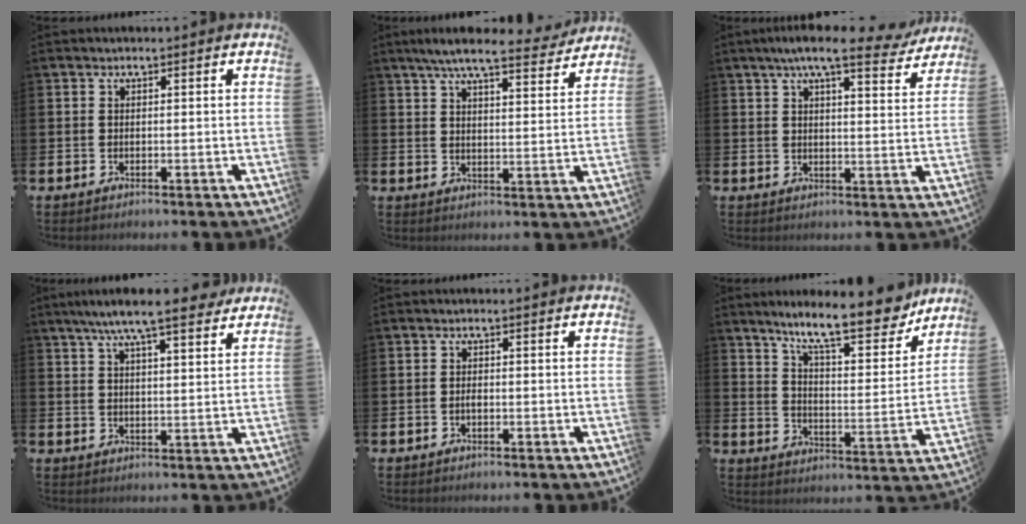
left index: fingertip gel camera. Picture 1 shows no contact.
{"total": 7.4, "force": [6.6, 1.0, 3.1], "torque": [-0.059, -0.034, 0.113]}
{"total": 8.1, "force": [6.8, 1.5, 4.2], "torque": [-0.070, -0.024, 0.115]}
{"total": 8.4, "force": [7.3, 0.9, 4.0], "torque": [-0.076, -0.032, 0.127]}
{"total": 0.8, "force": [-0.3, 0.4, 0.7], "torque": [-0.019, 0.002, -0.004]}
{"total": 12.0, "force": [10.0, 2.2, 6.2], "torque": [-0.119, -0.056, 0.169]}